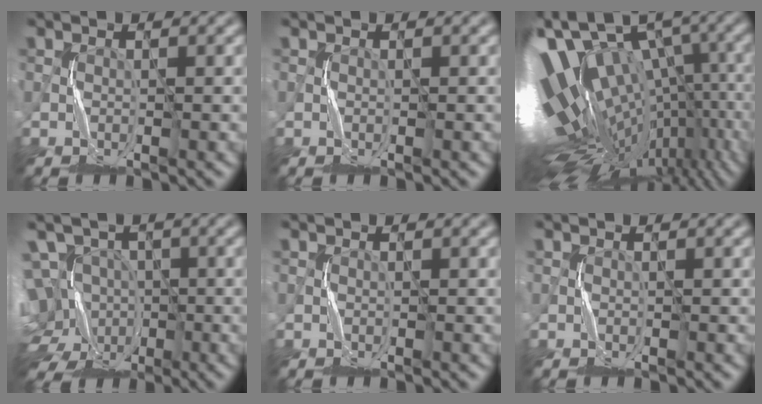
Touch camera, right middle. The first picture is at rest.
{"total": 0.0}
{"total": 16.9, "force": [-2.3, 10.2, 13.3], "torque": [-0.219, -0.009, 0.011]}
{"total": 9.4, "force": [-1.8, 7.8, 4.8], "torque": [-0.103, 0.017, -0.045]}
{"total": 0.0}
{"total": 0.0}